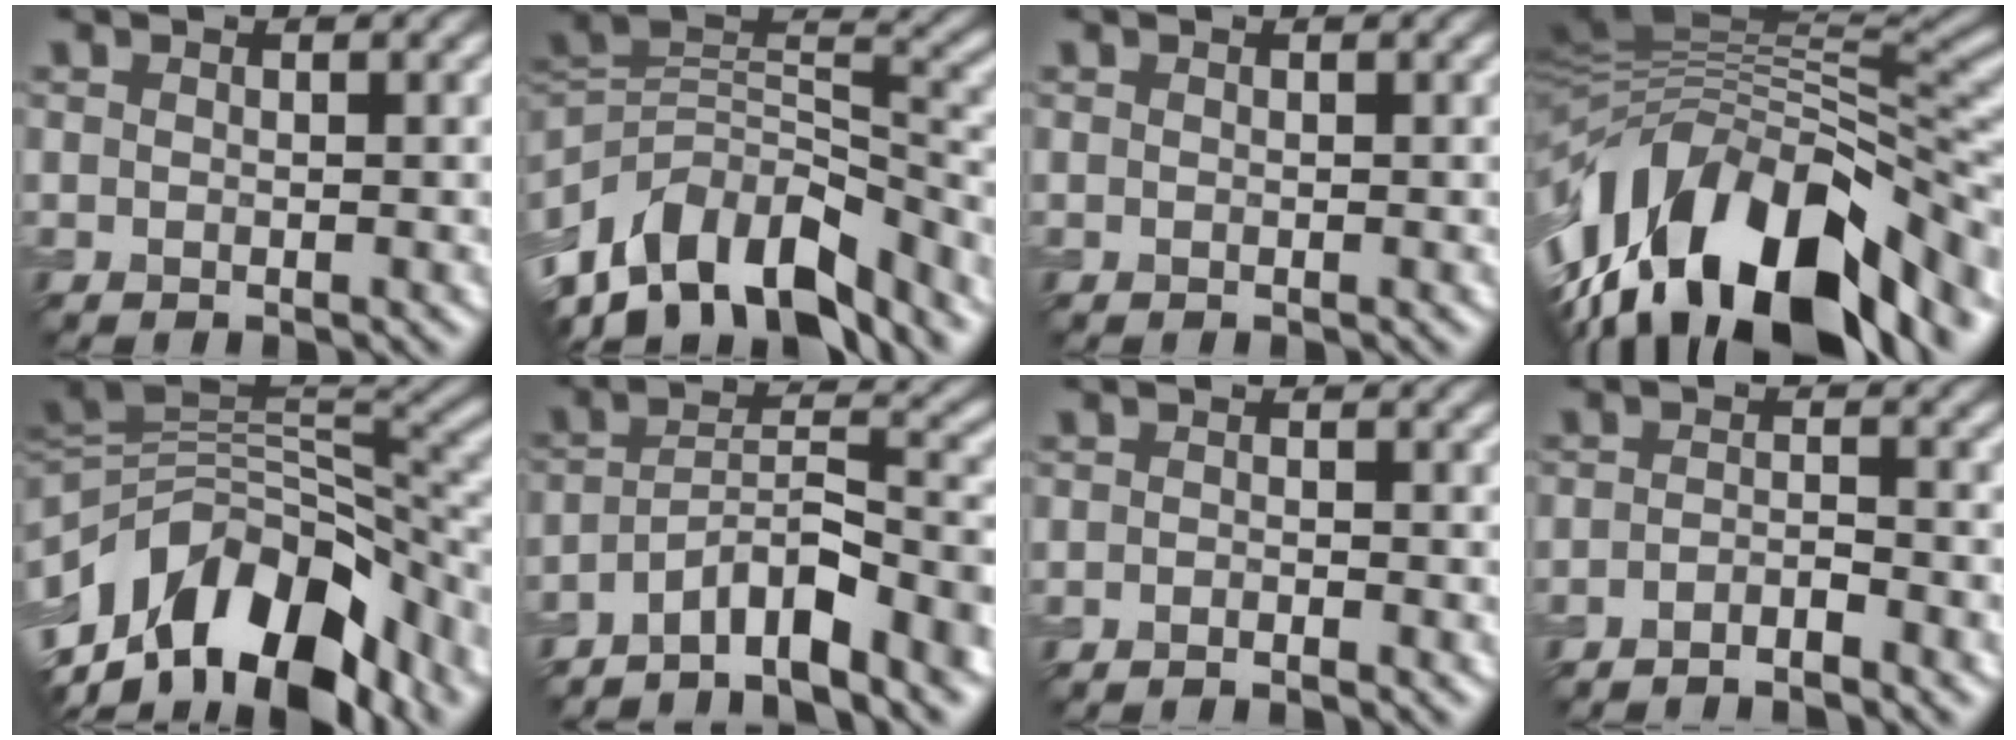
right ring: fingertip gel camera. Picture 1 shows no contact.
{"total": 12.5, "force": [-8.0, 6.4, 7.1], "torque": [-0.134, 0.023, -0.150]}
{"total": 0.0}
{"total": 17.3, "force": [-6.7, 8.4, 13.5], "torque": [-0.227, 0.006, -0.115]}
{"total": 13.5, "force": [-6.8, 7.3, 9.1], "torque": [-0.157, 0.018, -0.119]}
{"total": 8.0, "force": [-5.6, 1.8, 5.4], "torque": [-0.080, 0.010, -0.098]}
{"total": 1.1, "force": [-0.9, 0.1, 0.6], "torque": [-0.012, -0.002, -0.019]}
{"total": 2.2, "force": [-1.7, 0.4, 1.4], "torque": [-0.019, 0.000, -0.036]}